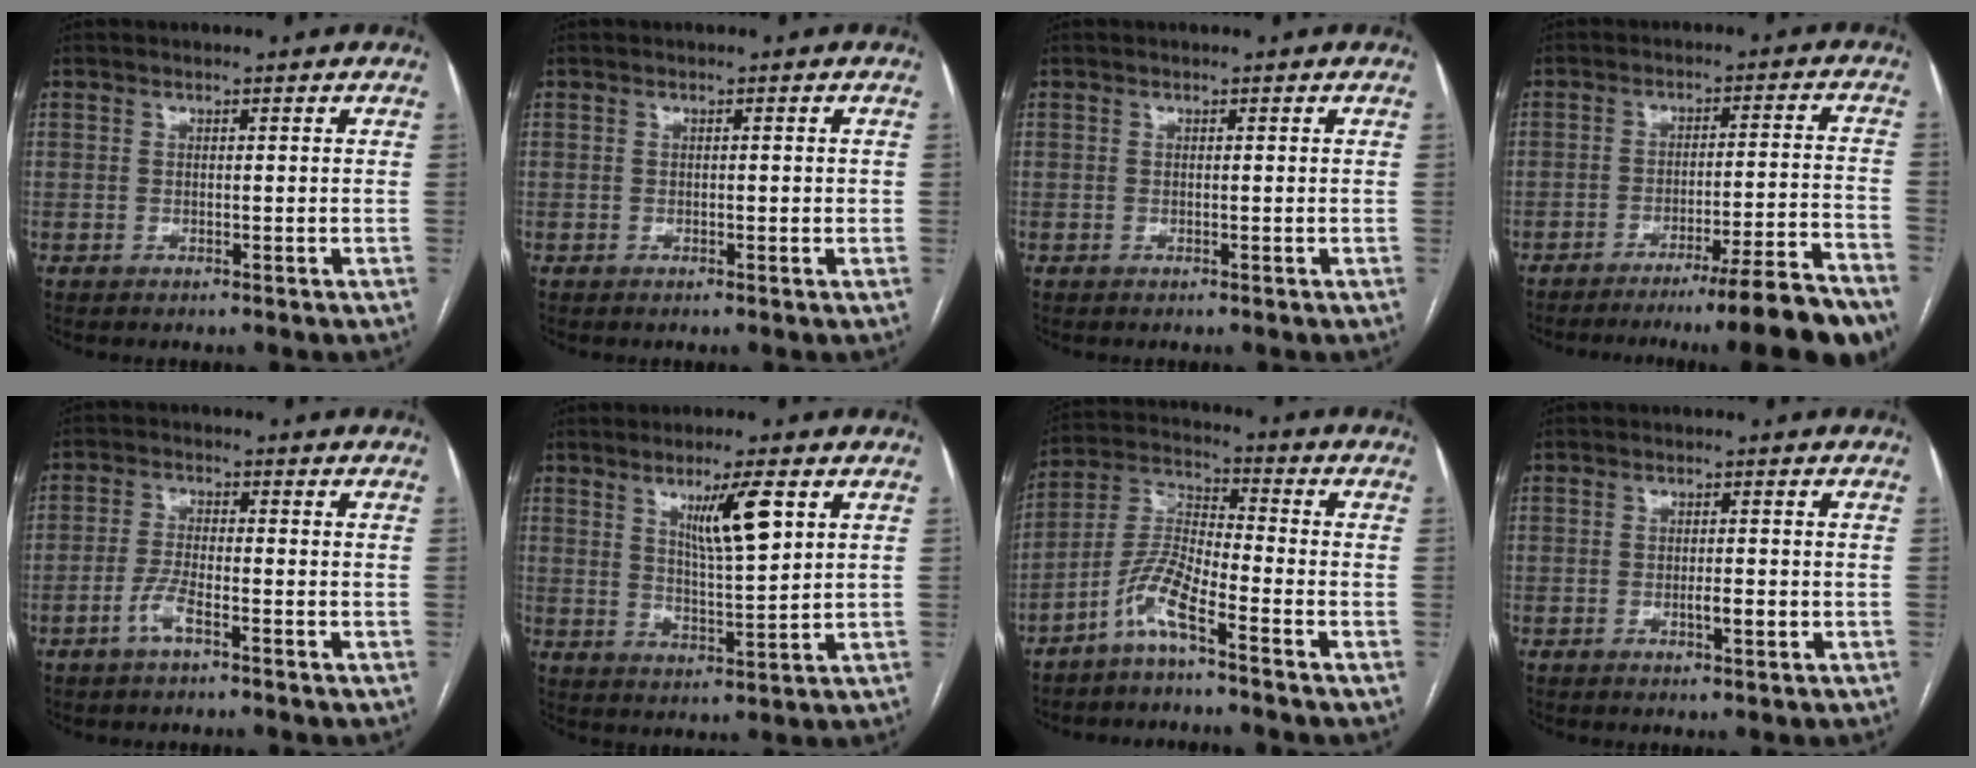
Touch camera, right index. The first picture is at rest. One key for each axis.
{"total": 1.0, "fx": -0.1, "fy": 0.3, "fz": 1.0, "tx": -0.014, "ty": 0.000, "tz": 0.002}
{"total": 0.0}
{"total": 16.3, "fx": -13.8, "fy": -1.6, "fz": 8.5, "tx": -0.063, "ty": -0.002, "tz": -0.196}
{"total": 3.6, "fx": -2.2, "fy": 0.5, "fz": 2.8, "tx": -0.061, "ty": -0.001, "tz": -0.047}
{"total": 7.7, "fx": 3.5, "fy": 0.5, "fz": 6.9, "tx": -0.120, "ty": -0.007, "tz": 0.063}
{"total": 7.3, "fx": -5.0, "fy": 0.4, "fz": 5.4, "tx": -0.125, "ty": -0.003, "tz": -0.108}
{"total": 2.3, "fx": -0.7, "fy": 0.3, "fz": 2.1, "tx": -0.037, "ty": -0.001, "tz": -0.009}